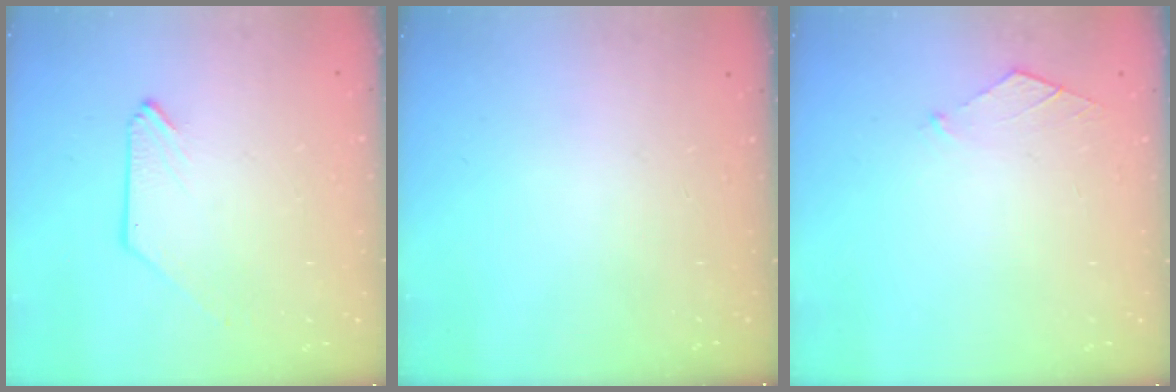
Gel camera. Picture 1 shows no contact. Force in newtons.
{"total": 0.0}
{"total": 4.8, "press": 4.7, "slide": 0.6}